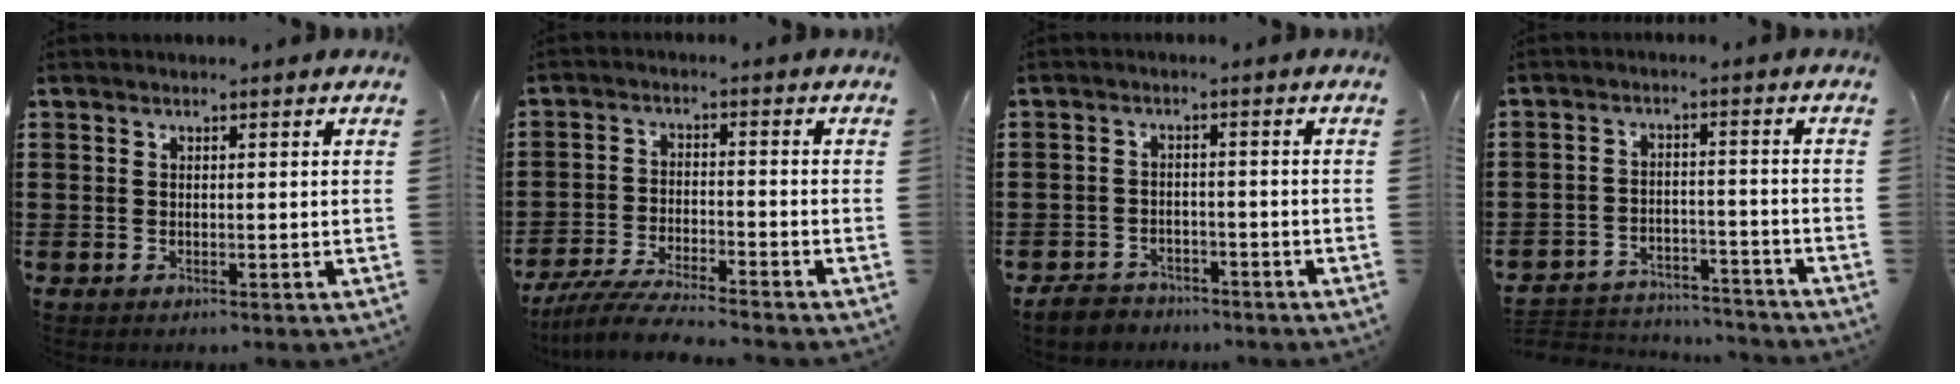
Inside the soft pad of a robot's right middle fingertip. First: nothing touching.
{"total": 5.9, "force": [-5.4, 0.2, 2.2], "torque": [-0.055, -0.014, -0.108]}
{"total": 3.4, "force": [-3.2, 1.1, 0.0], "torque": [-0.007, 0.005, -0.069]}
{"total": 4.3, "force": [-4.2, 1.0, -0.1], "torque": [-0.011, 0.004, -0.092]}